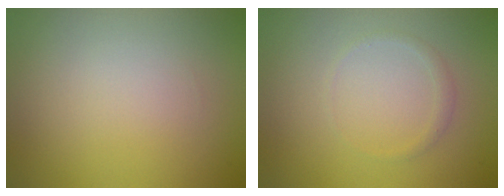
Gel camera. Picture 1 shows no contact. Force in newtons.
{"total": 0.8, "press": 0.8, "slide": 0.1}